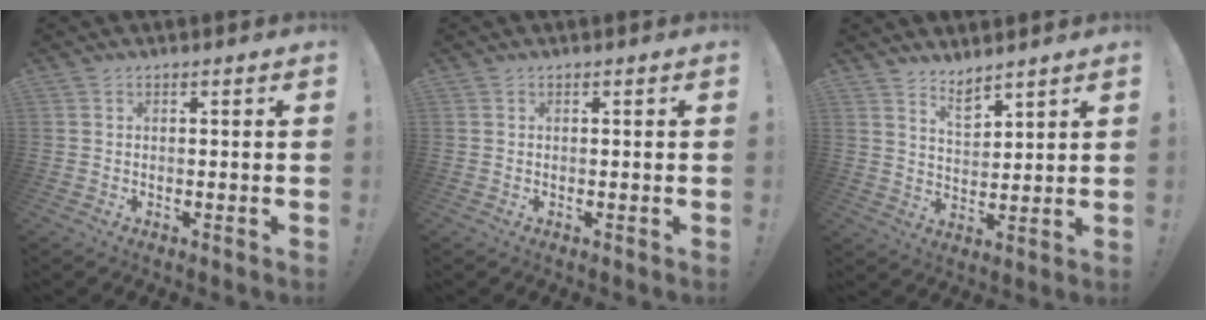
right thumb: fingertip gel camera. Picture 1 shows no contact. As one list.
[{"total": 0.0}, {"total": 6.0, "force": [5.1, 2.3, 2.2], "torque": [-0.038, -0.036, 0.094]}]